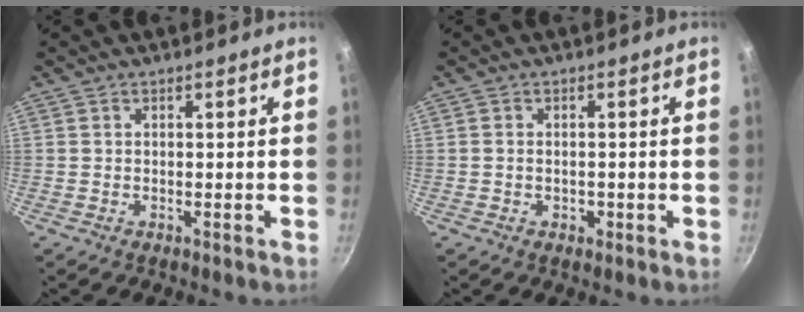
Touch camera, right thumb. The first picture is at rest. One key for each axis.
{"total": 1.6, "fx": -0.4, "fy": 1.2, "fz": 1.0, "tx": -0.013, "ty": 0.002, "tz": -0.007}